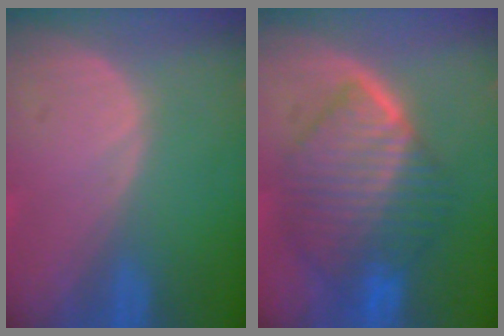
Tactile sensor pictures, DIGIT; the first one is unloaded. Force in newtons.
{"total": 10.3, "press": 10.2, "slide": 0.9}